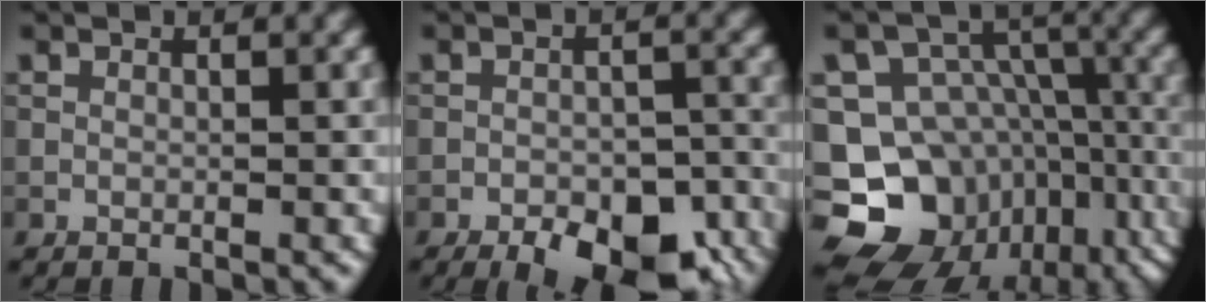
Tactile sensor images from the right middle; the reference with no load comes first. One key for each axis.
{"total": 9.7, "fx": -6.6, "fy": 4.1, "fz": 5.8, "tx": -0.072, "ty": -0.013, "tz": -0.089}
{"total": 16.8, "fx": -8.1, "fy": 13.0, "fz": 6.9, "tx": -0.136, "ty": -0.015, "tz": -0.105}